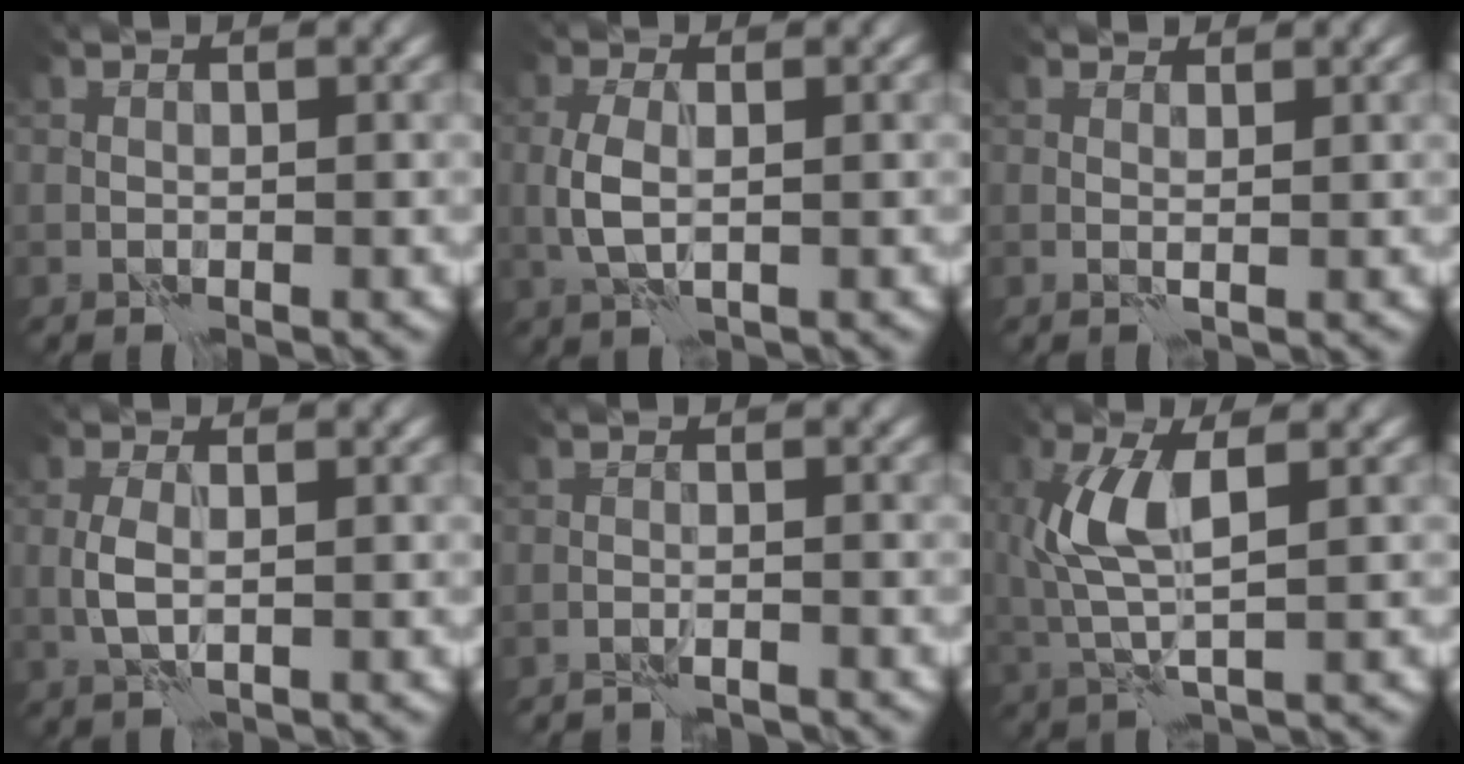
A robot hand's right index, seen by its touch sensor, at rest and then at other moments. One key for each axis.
{"total": 2.7, "fx": 0.2, "fy": 1.3, "fz": 2.3, "tx": -0.056, "ty": -0.001, "tz": 0.004}
{"total": 1.2, "fx": 0.9, "fy": 0.5, "fz": 0.6, "tx": -0.016, "ty": -0.001, "tz": 0.011}
{"total": 2.1, "fx": 0.1, "fy": 0.9, "fz": 1.9, "tx": -0.044, "ty": -0.001, "tz": 0.000}
{"total": 1.4, "fx": -1.4, "fy": -0.2, "fz": 0.2, "tx": -0.006, "ty": 0.003, "tz": -0.024}
{"total": 5.4, "fx": 1.3, "fy": 1.8, "fz": 4.9, "tx": -0.117, "ty": 0.004, "tz": 0.024}